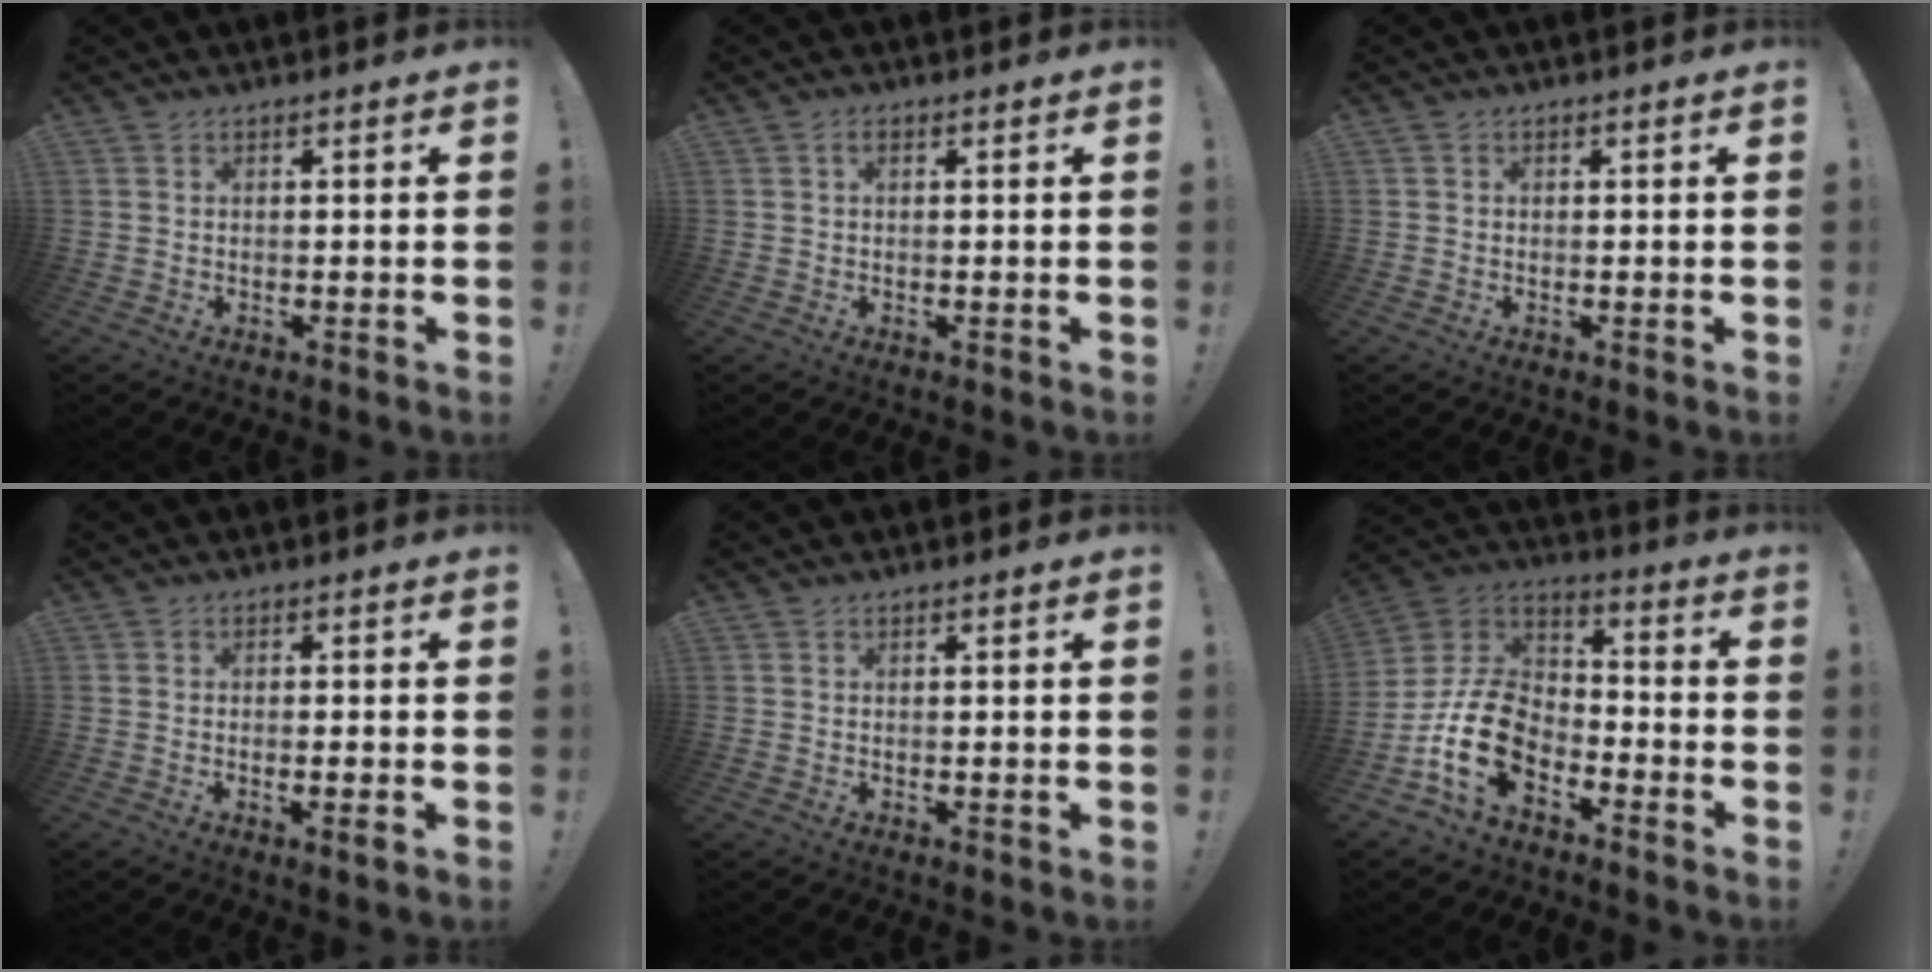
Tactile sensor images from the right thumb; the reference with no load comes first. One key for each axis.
{"total": 1.1, "fx": 0.3, "fy": 0.7, "fz": 0.8, "tx": -0.010, "ty": 0.000, "tz": 0.003}
{"total": 0.6, "fx": -0.1, "fy": 0.6, "fz": 0.0, "tx": 0.001, "ty": 0.002, "tz": -0.001}
{"total": 2.4, "fx": -1.0, "fy": -0.1, "fz": 2.2, "tx": -0.037, "ty": -0.003, "tz": -0.016}
{"total": 0.0}
{"total": 16.9, "fx": -8.3, "fy": 10.5, "fz": 10.4, "tx": -0.211, "ty": 0.049, "tz": -0.138}